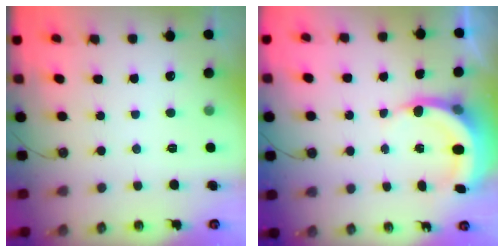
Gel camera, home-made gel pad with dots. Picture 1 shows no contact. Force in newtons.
{"total": 5.9, "press": 5.8, "slide": 0.7}